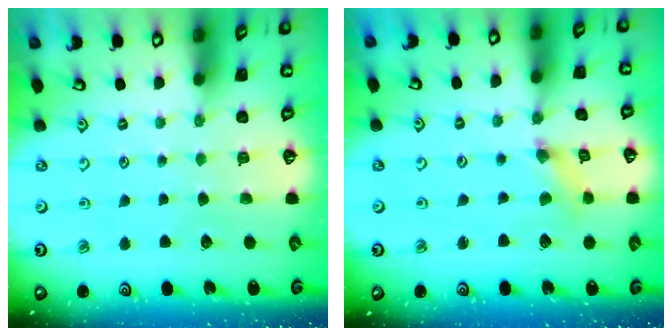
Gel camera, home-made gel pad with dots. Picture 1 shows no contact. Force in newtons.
{"total": 2.5, "press": 2.5, "slide": 0.4}